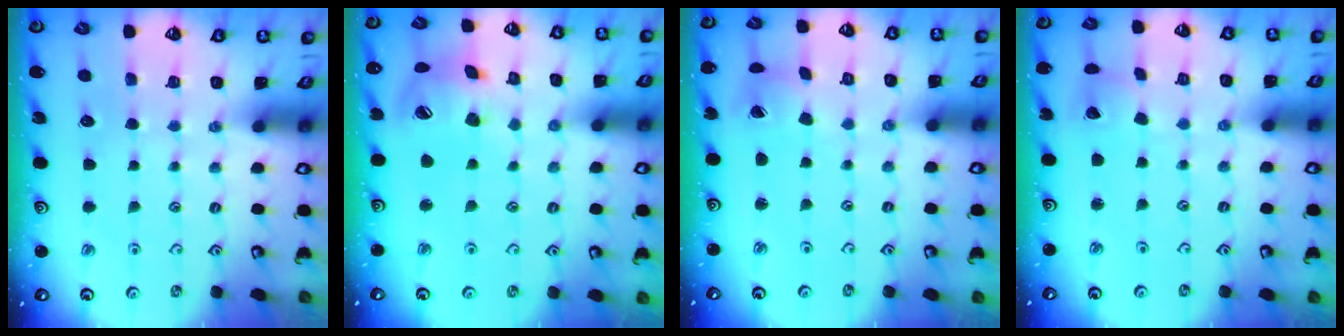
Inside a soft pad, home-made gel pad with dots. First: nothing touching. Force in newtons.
{"total": 14.9, "press": 14.7, "slide": 2.5}
{"total": 4.3, "press": 4.3, "slide": 0.5}
{"total": 4.1, "press": 4.1, "slide": 0.5}